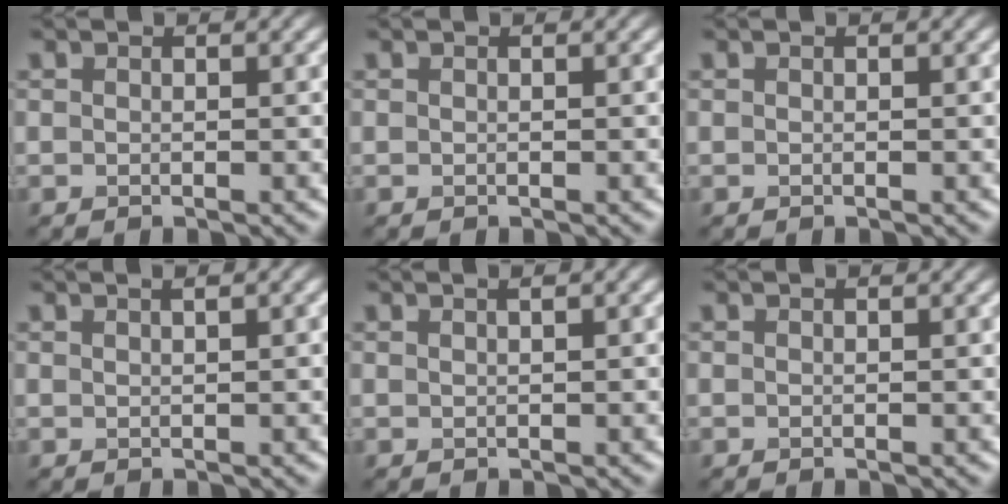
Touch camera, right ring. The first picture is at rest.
{"total": 0.0}
{"total": 0.0}
{"total": 1.3, "force": [0.7, 0.3, 1.0], "torque": [-0.013, 0.000, 0.009]}
{"total": 1.0, "force": [0.6, 0.2, 0.8], "torque": [-0.015, 0.003, 0.006]}
{"total": 0.0}